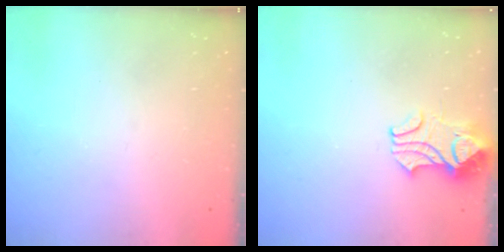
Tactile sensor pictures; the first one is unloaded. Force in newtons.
{"total": 2.2, "press": 2.1, "slide": 0.7}